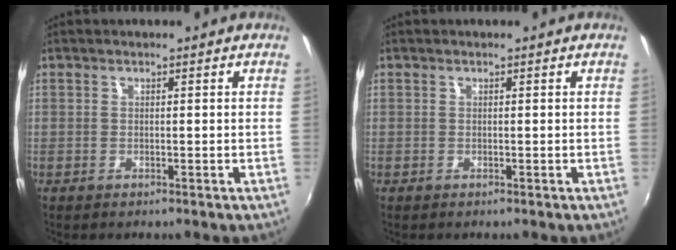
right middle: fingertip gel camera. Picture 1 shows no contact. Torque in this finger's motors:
{"motor_torque": [0.00, 0.00, 0.00, 0.00]}